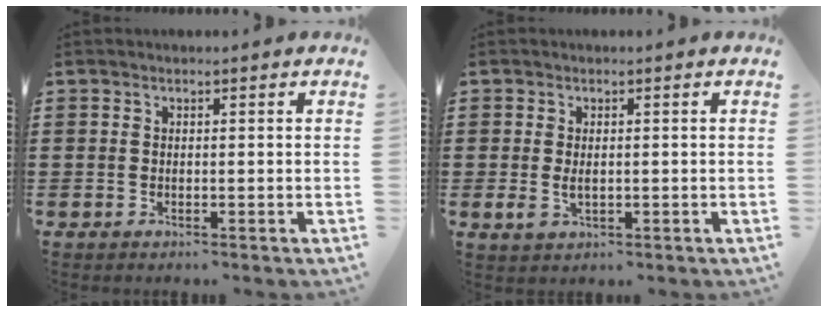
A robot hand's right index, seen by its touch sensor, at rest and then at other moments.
{"total": 2.0, "force": [-0.1, 1.1, 1.7], "torque": [-0.034, 0.003, -0.001]}